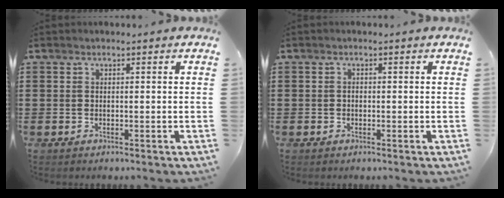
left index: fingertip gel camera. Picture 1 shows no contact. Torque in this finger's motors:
{"motor_torque": [0.00, 0.09, -0.01, 0.00]}